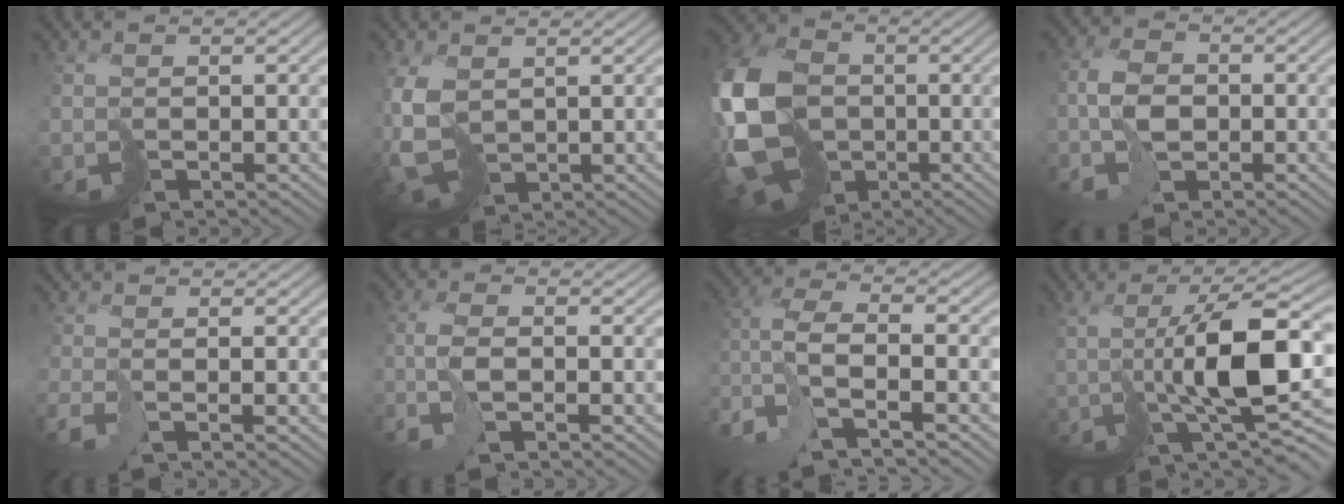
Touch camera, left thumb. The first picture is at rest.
{"total": 7.3, "force": [0.8, 4.7, 5.5], "torque": [-0.167, -0.011, 0.017]}
{"total": 17.9, "force": [-2.5, 13.0, 12.1], "torque": [-0.299, -0.012, -0.046]}
{"total": 4.7, "force": [-1.2, 3.0, 3.4], "torque": [-0.075, 0.004, -0.031]}
{"total": 2.6, "force": [-1.7, -0.1, 2.0], "torque": [-0.041, -0.003, -0.041]}
{"total": 3.9, "force": [-1.8, 0.6, 3.3], "torque": [-0.072, 0.005, -0.048]}
{"total": 10.2, "force": [-5.8, 2.6, 8.0], "torque": [-0.186, -0.003, -0.113]}
{"total": 10.4, "force": [0.5, 2.5, 10.1], "torque": [-0.161, -0.001, 0.019]}